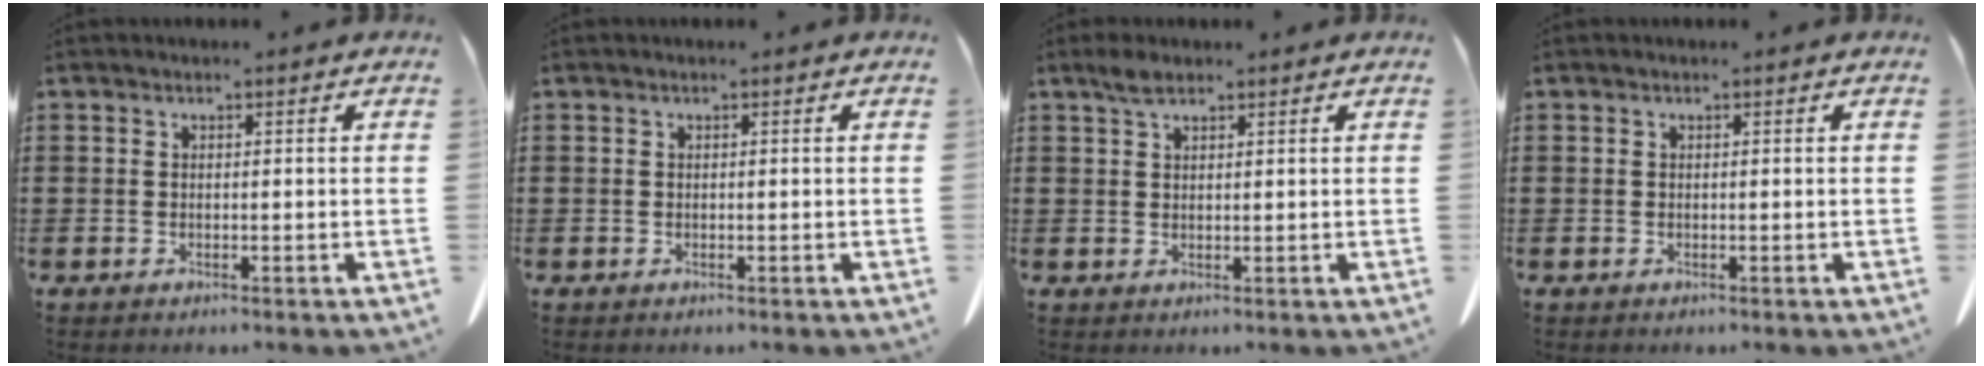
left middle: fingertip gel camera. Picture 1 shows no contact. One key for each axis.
{"total": 0.0}
{"total": 2.3, "fx": 1.6, "fy": 0.9, "fz": 1.3, "tx": -0.031, "ty": 0.004, "tz": 0.030}
{"total": 0.0}